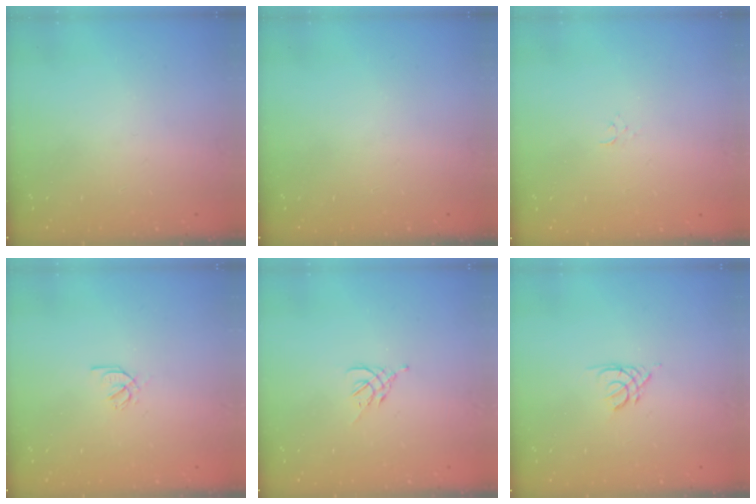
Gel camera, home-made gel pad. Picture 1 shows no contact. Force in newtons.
{"total": 0.0}
{"total": 2.4, "press": 2.4, "slide": 0.3}
{"total": 2.2, "press": 2.2, "slide": 0.0}
{"total": 2.6, "press": 2.5, "slide": 0.7}
{"total": 2.1, "press": 2.0, "slide": 0.4}